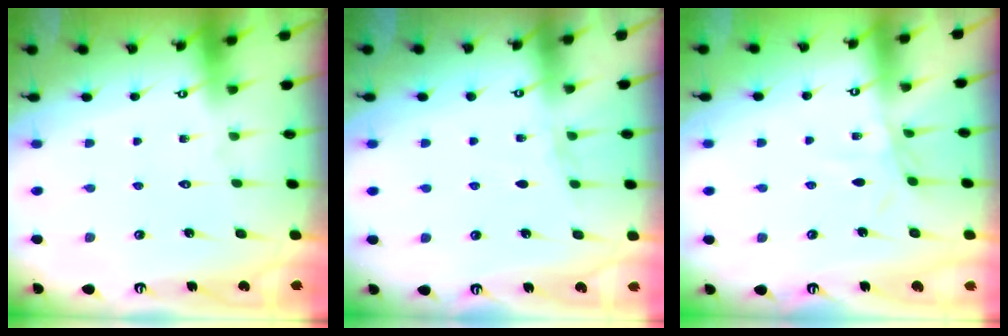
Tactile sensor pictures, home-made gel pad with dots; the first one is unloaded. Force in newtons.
{"total": 2.9, "press": 2.8, "slide": 0.7}
{"total": 3.0, "press": 3.0, "slide": 0.1}